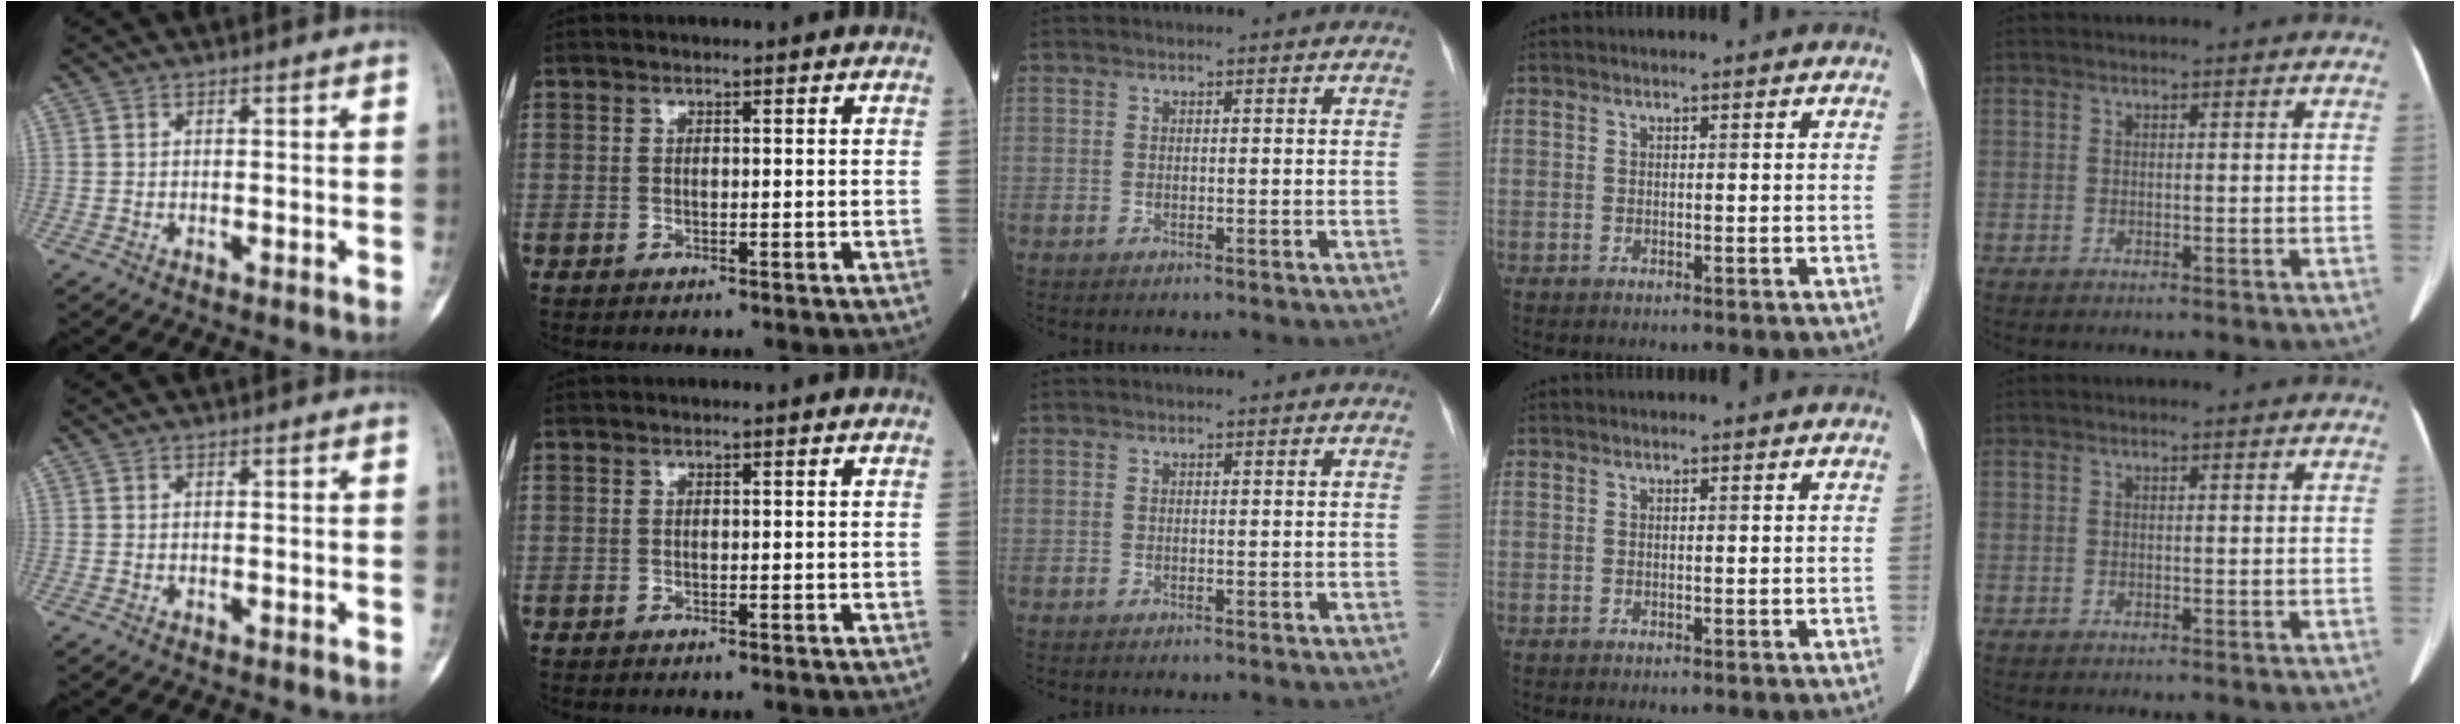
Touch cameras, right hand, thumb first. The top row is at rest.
{}